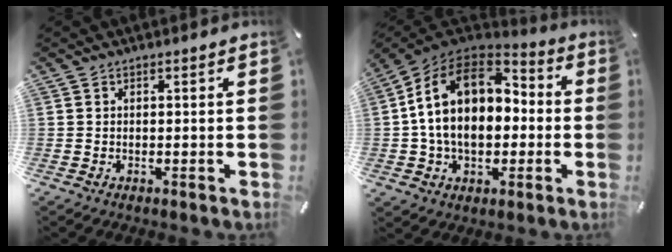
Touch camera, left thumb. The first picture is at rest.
{"total": 17.9, "force": [0.7, 13.3, 11.9], "torque": [-0.233, 0.011, 0.009]}